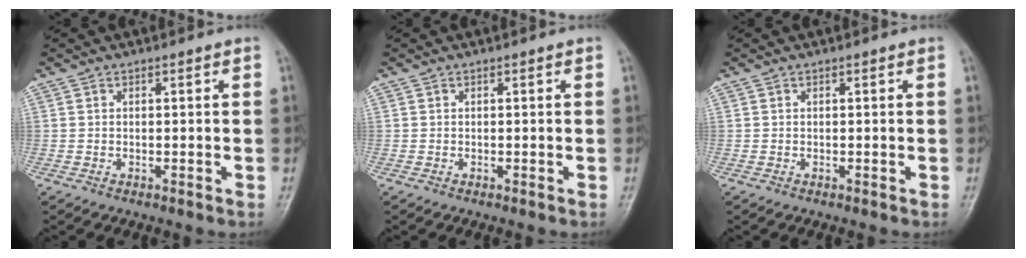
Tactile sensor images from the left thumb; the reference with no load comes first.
{"total": 0.0}
{"total": 0.0}